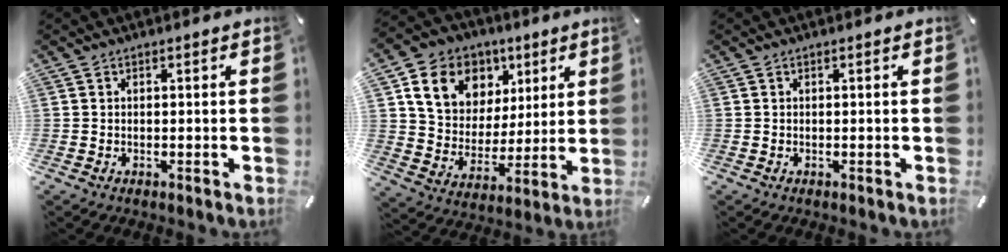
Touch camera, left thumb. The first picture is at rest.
{"total": 14.6, "force": [7.0, 11.6, 5.4], "torque": [-0.099, -0.022, 0.136]}
{"total": 0.0}